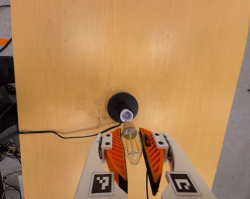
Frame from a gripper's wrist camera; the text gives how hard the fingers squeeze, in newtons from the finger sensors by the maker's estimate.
{"total": 21.0, "left": 23.2, "right": 18.8}